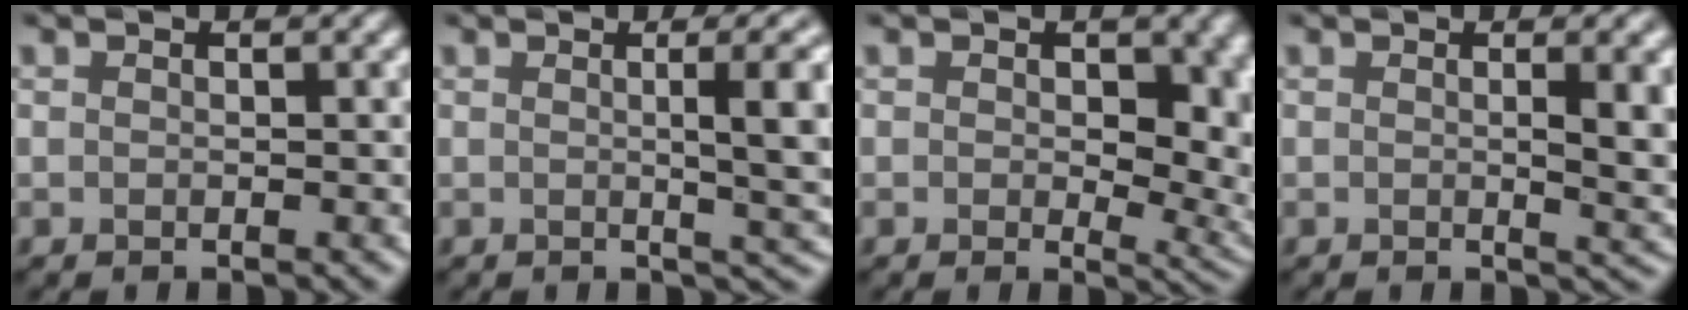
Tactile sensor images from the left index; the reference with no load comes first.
{"total": 7.2, "force": [0.6, 2.1, 6.9], "torque": [-0.066, 0.005, 0.010]}
{"total": 7.9, "force": [0.9, 4.9, 6.2], "torque": [-0.063, -0.015, 0.020]}
{"total": 5.5, "force": [0.5, 1.6, 5.2], "torque": [-0.056, -0.003, 0.008]}